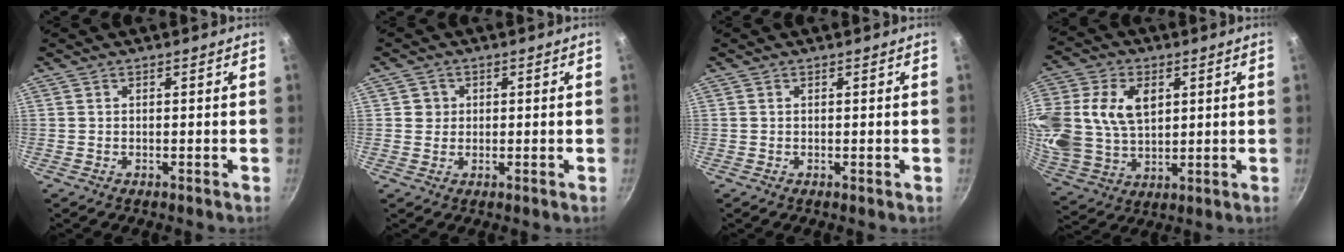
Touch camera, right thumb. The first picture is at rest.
{"total": 2.3, "force": [0.3, 2.3, 0.4], "torque": [0.008, 0.005, 0.002]}
{"total": 0.0}
{"total": 19.6, "force": [4.8, 13.9, 13.0], "torque": [-0.289, 0.006, 0.097]}